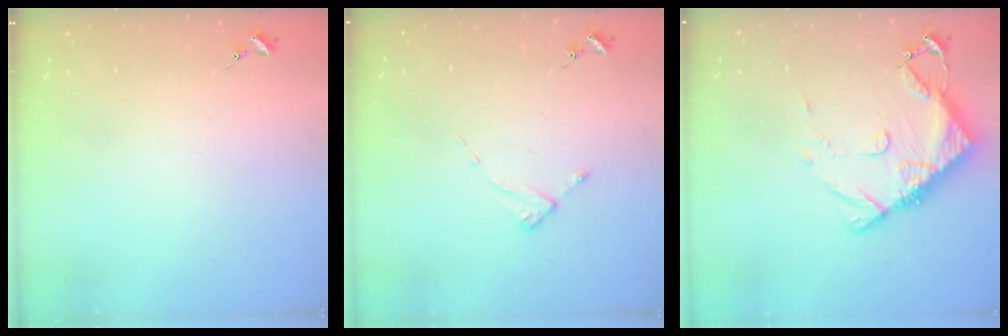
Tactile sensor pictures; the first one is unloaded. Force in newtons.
{"total": 2.6, "press": 2.6, "slide": 0.2}
{"total": 11.5, "press": 11.5, "slide": 1.1}